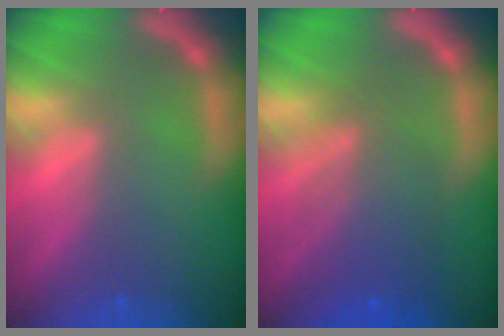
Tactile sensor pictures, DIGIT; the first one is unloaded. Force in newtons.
{"total": 6.0}